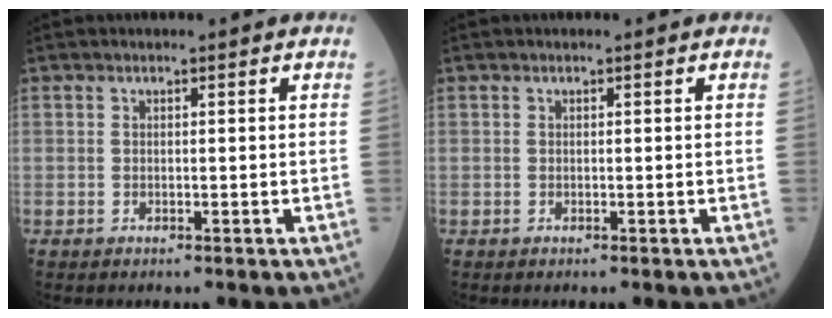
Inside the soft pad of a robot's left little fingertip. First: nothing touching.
{"total": 0.0}